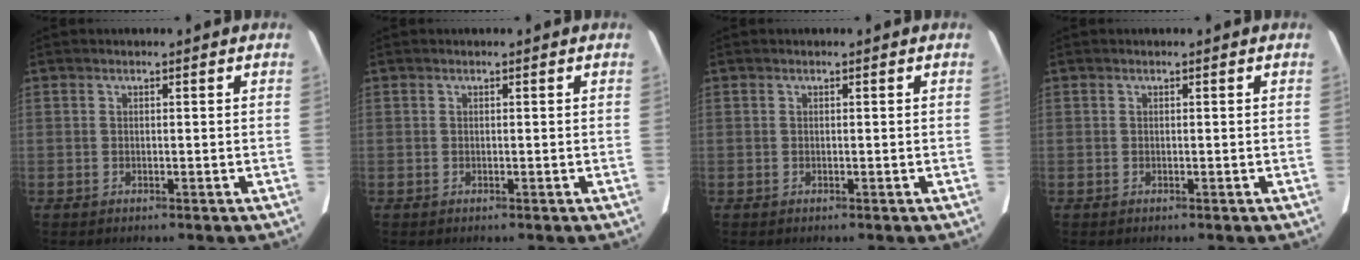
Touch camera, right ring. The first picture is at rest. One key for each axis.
{"total": 0.0}
{"total": 0.0}
{"total": 0.0}